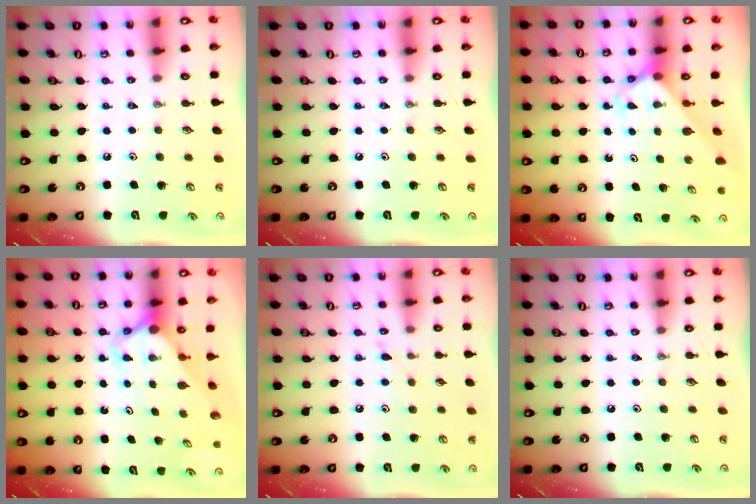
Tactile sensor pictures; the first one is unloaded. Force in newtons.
{"total": 0.0}
{"total": 2.7, "press": 2.7, "slide": 0.1}
{"total": 3.0, "press": 3.0, "slide": 0.2}
{"total": 5.2, "press": 5.1, "slide": 0.6}
{"total": 0.0}